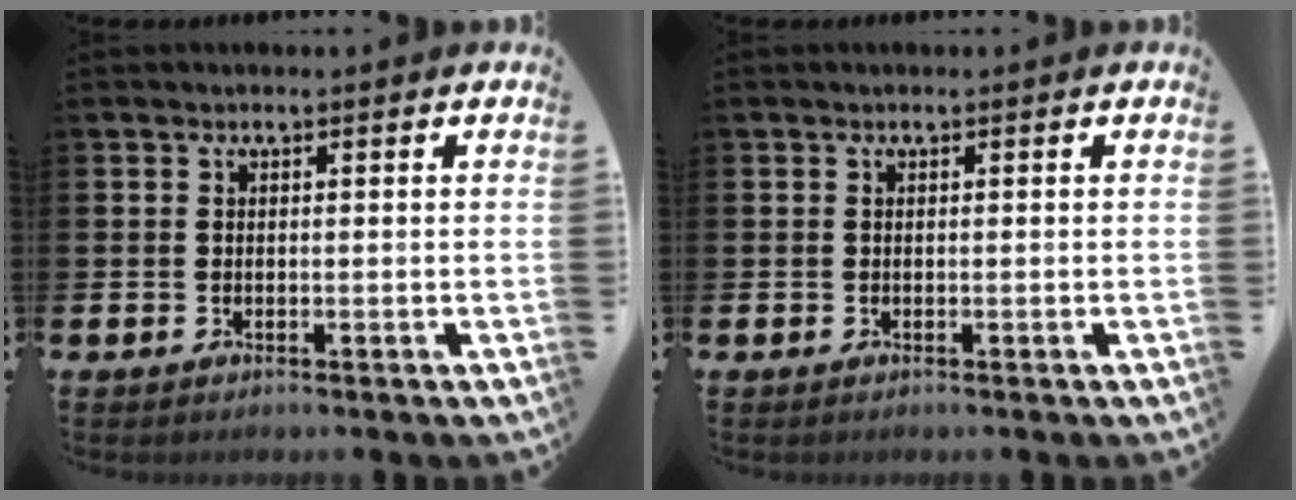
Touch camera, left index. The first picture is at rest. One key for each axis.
{"total": 0.0}